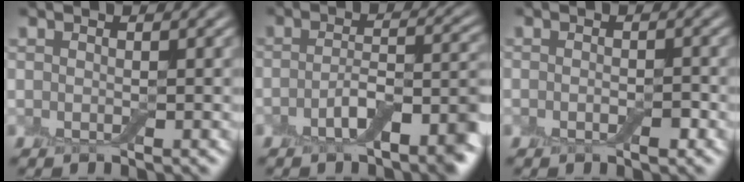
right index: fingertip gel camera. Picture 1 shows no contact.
{"total": 5.9, "force": [-3.1, 2.1, 4.6], "torque": [-0.066, 0.004, -0.049]}
{"total": 1.1, "force": [-0.5, 0.5, 0.9], "torque": [-0.014, -0.002, -0.007]}